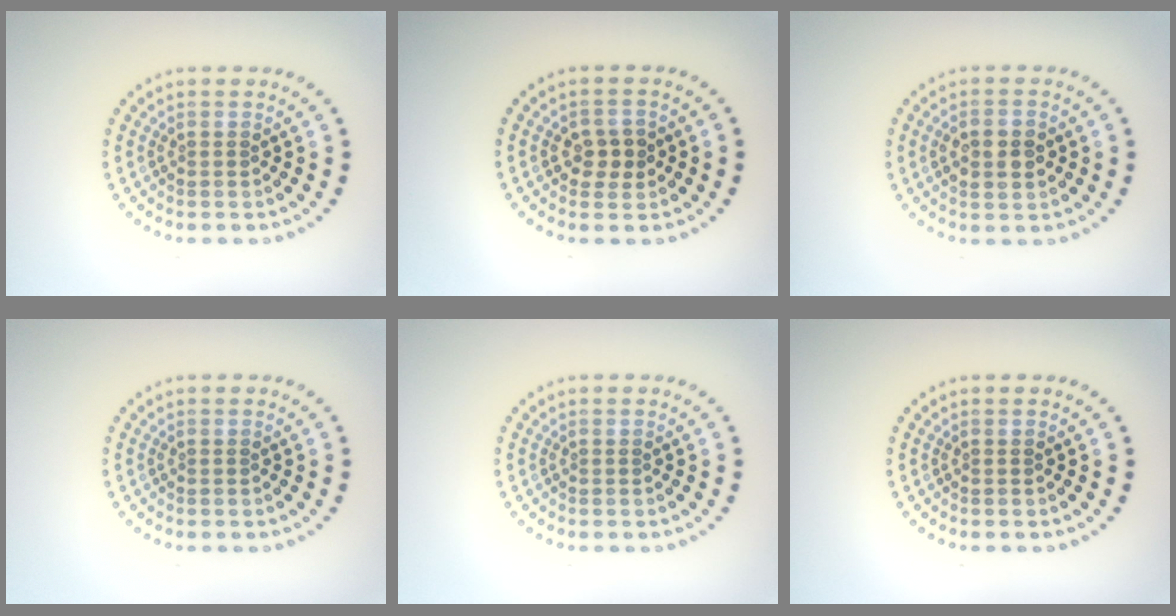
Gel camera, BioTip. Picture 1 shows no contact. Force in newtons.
{"total": 2.4, "press": 2.4, "slide": 0.4}
{"total": 3.5, "press": 3.5, "slide": 0.4}
{"total": 0.0}
{"total": 0.0}
{"total": 0.0}